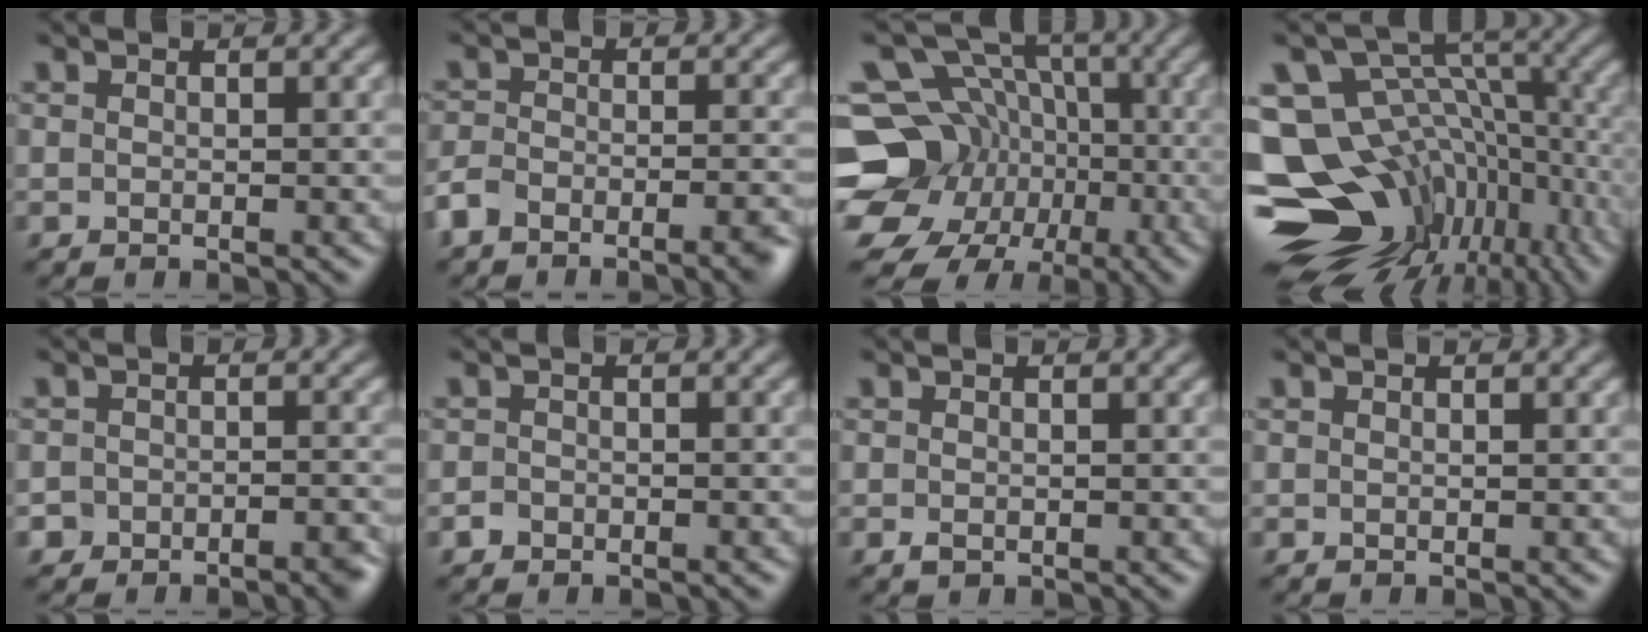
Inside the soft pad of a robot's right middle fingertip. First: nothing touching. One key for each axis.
{"total": 5.3, "fx": -3.9, "fy": 2.1, "fz": 2.9, "tx": -0.048, "ty": -0.005, "tz": -0.072}
{"total": 15.7, "fx": -5.4, "fy": 13.6, "fz": 5.7, "tx": -0.117, "ty": -0.015, "tz": -0.101}
{"total": 17.7, "fx": -5.5, "fy": 12.5, "fz": 11.3, "tx": -0.210, "ty": 0.015, "tz": -0.049}
{"total": 3.5, "fx": -2.9, "fy": 2.0, "fz": 0.7, "tx": 0.005, "ty": 0.010, "tz": -0.038}
{"total": 1.0, "fx": -0.8, "fy": 0.7, "fz": 0.1, "tx": 0.003, "ty": 0.000, "tz": -0.014}
{"total": 0.7, "fx": -0.3, "fy": 0.4, "fz": 0.4, "tx": -0.008, "ty": -0.004, "tz": -0.004}
{"total": 0.0}